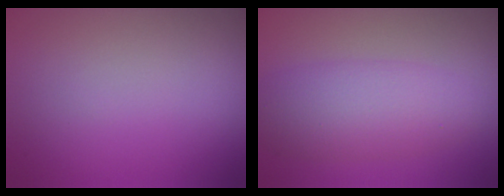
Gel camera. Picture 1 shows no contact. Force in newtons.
{"total": 4.6, "press": 4.6, "slide": 0.1}